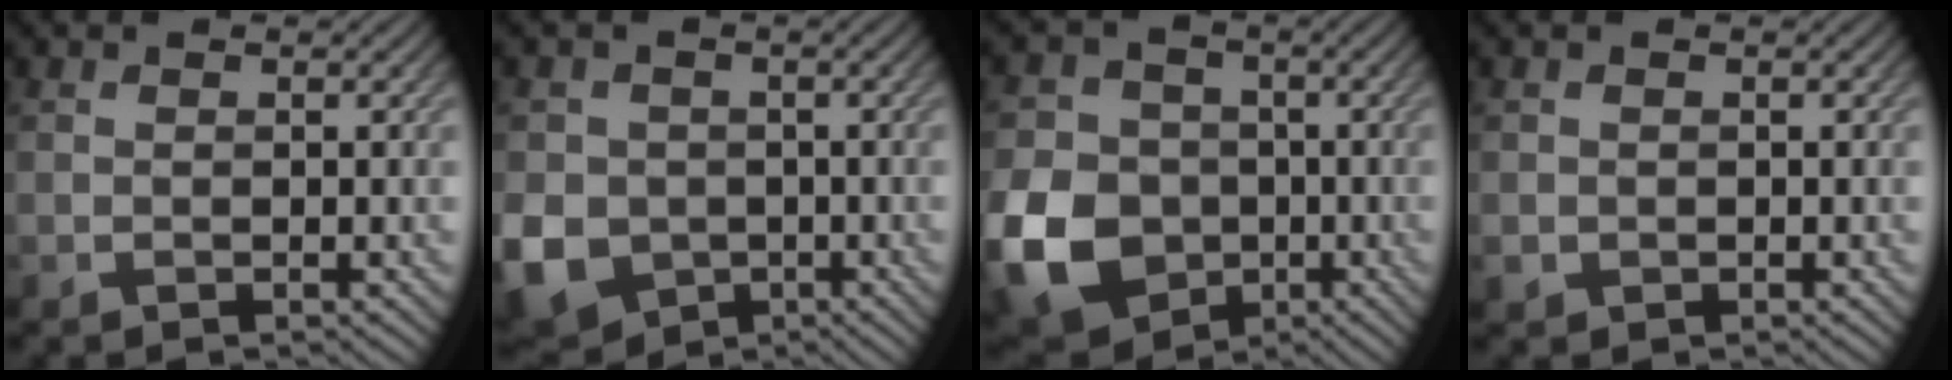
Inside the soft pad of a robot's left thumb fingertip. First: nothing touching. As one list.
[{"total": 10.5, "force": [-2.9, 8.9, 4.6], "torque": [-0.133, -0.046, -0.067]}, {"total": 13.1, "force": [-3.9, 10.7, 6.4], "torque": [-0.191, -0.044, -0.078]}, {"total": 1.1, "force": [-0.2, 1.0, 0.2], "torque": [-0.004, -0.007, -0.005]}]